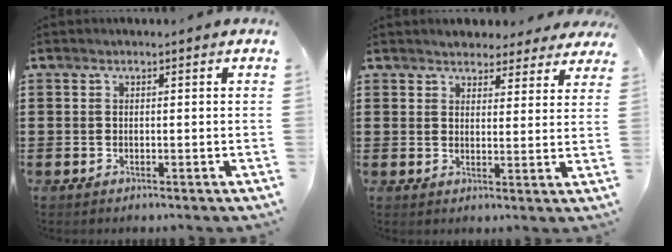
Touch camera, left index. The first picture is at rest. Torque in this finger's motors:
{"motor_torque": [2.14, 0.00, 0.33, 0.07]}